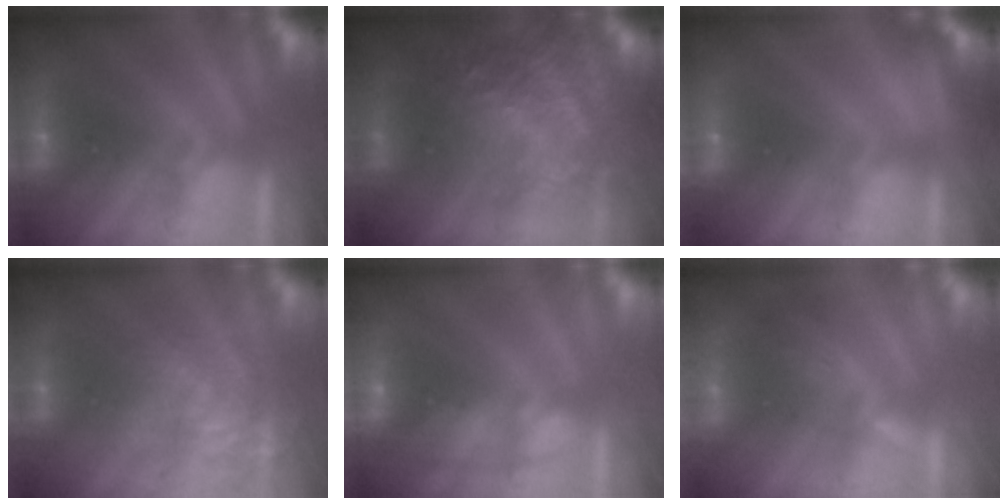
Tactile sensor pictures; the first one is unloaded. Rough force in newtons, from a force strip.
{"total": 7.8}
{"total": 2.9}
{"total": 3.6}
{"total": 1.7}
{"total": 2.3}